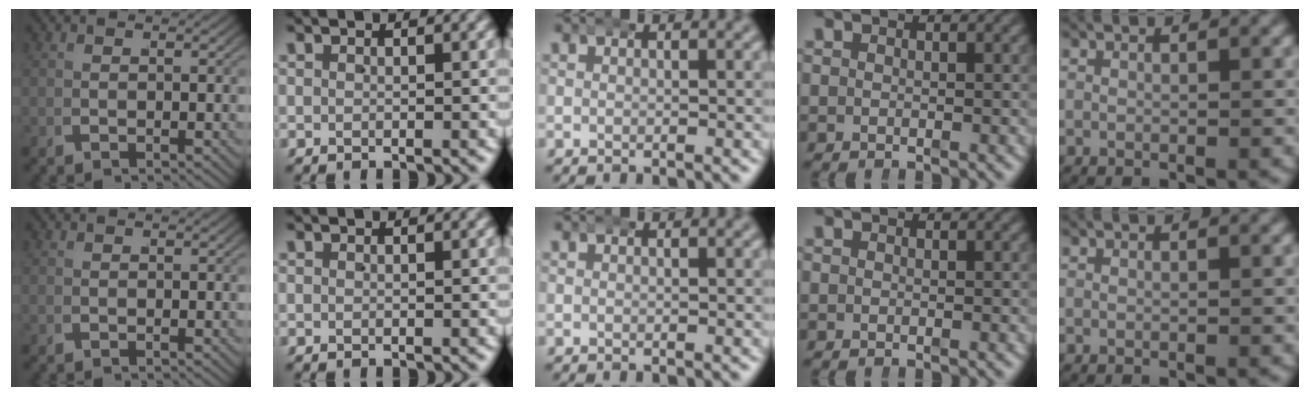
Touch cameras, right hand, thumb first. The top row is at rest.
{}